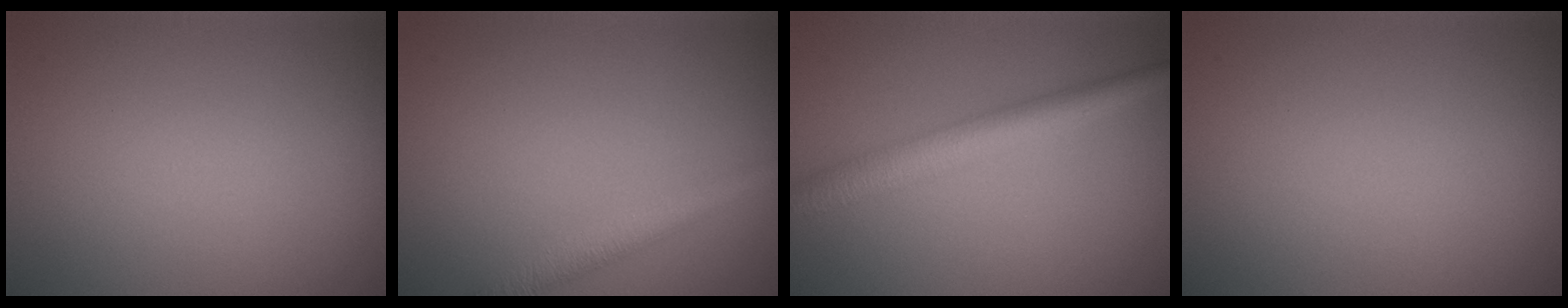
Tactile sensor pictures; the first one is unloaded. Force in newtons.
{"total": 2.4, "press": 2.4, "slide": 0.1}
{"total": 4.1, "press": 4.1, "slide": 0.1}
{"total": 0.0}